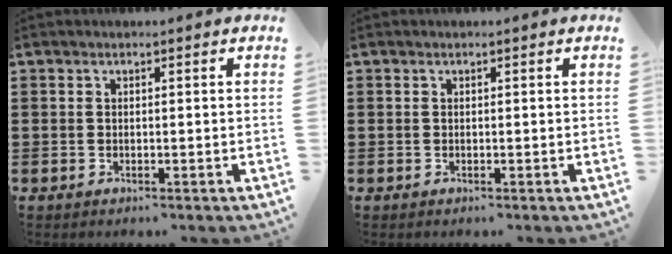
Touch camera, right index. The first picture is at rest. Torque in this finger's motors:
{"motor_torque": [-0.02, 1.12, 0.00, 0.00]}